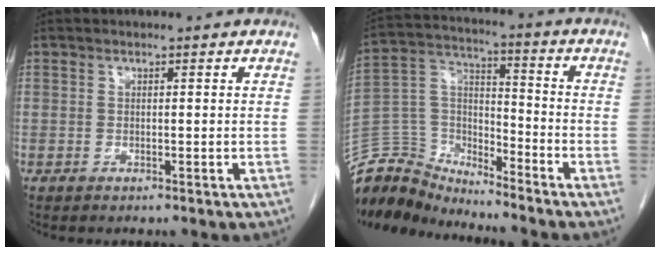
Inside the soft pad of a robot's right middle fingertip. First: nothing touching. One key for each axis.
{"total": 11.2, "fx": -11.0, "fy": 1.8, "fz": -0.3, "tx": 0.005, "ty": 0.054, "tz": -0.219}